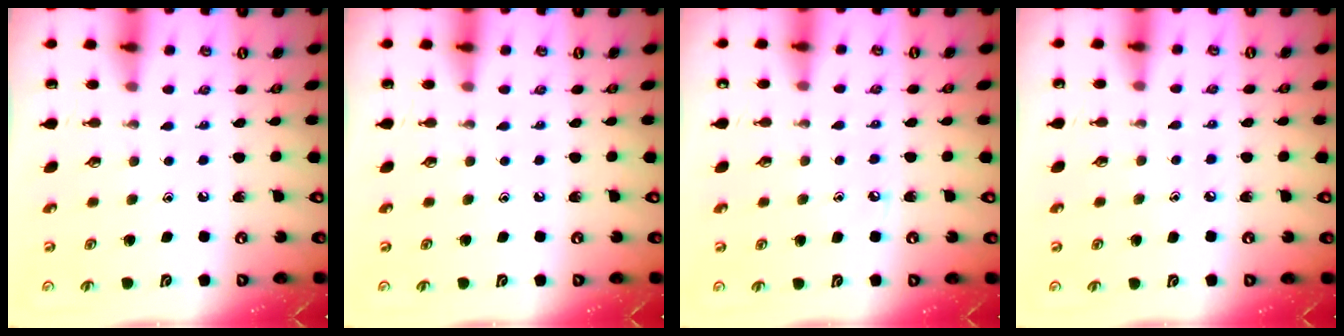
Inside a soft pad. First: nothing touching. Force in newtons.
{"total": 0.0}
{"total": 3.1, "press": 3.1, "slide": 0.5}
{"total": 2.7, "press": 2.7, "slide": 0.4}